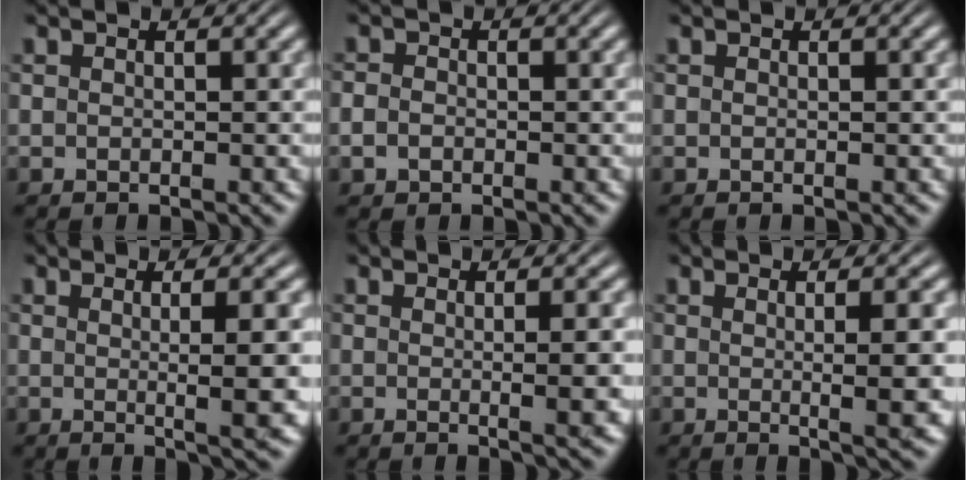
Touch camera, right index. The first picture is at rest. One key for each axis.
{"total": 1.6, "fx": -0.7, "fy": 1.3, "fz": 0.6, "tx": -0.021, "ty": -0.008, "tz": -0.010}
{"total": 0.0}
{"total": 5.4, "fx": 0.0, "fy": 0.1, "fz": 5.4, "tx": -0.072, "ty": -0.001, "tz": 0.001}
{"total": 2.8, "fx": 0.0, "fy": -0.5, "fz": 2.7, "tx": -0.039, "ty": -0.005, "tz": 0.001}
{"total": 4.8, "fx": 0.0, "fy": 0.0, "fz": 4.8, "tx": -0.063, "ty": -0.001, "tz": 0.000}